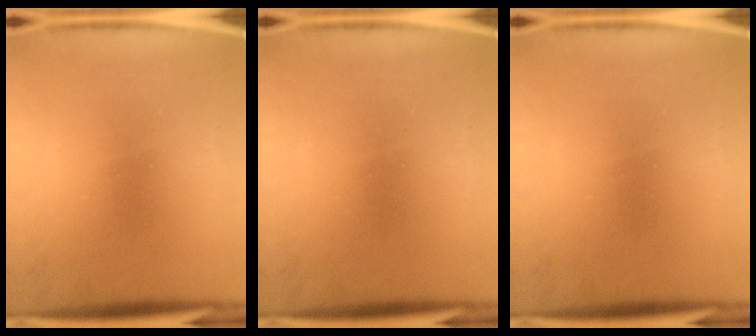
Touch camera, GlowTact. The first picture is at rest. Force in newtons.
{"total": 0.0}
{"total": 0.0}